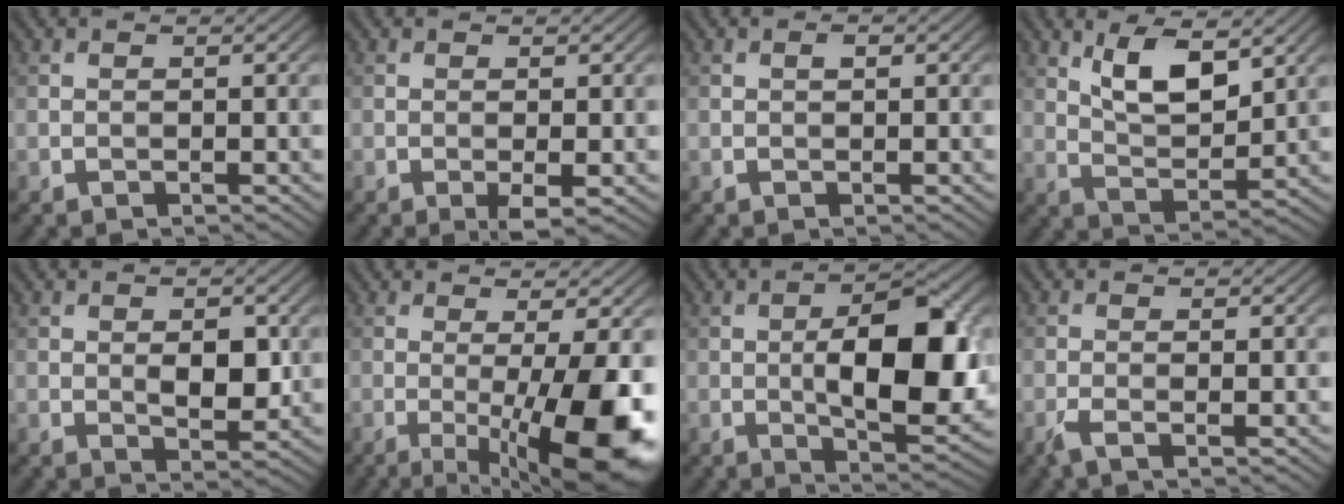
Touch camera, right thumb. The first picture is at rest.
{"total": 1.9, "force": [-0.5, 0.2, 1.8], "torque": [-0.037, -0.003, -0.012]}
{"total": 0.7, "force": [0.2, 0.3, 0.6], "torque": [-0.010, 0.001, 0.002]}
{"total": 7.6, "force": [4.0, 3.1, 5.7], "torque": [-0.114, -0.007, 0.078]}
{"total": 3.9, "force": [0.3, 2.1, 3.3], "torque": [-0.054, -0.005, 0.009]}
{"total": 12.8, "force": [-2.8, 2.9, 12.1], "torque": [-0.159, 0.003, -0.034]}
{"total": 12.2, "force": [-0.2, 5.1, 11.1], "torque": [-0.165, -0.002, -0.003]}
{"total": 1.9, "force": [-0.9, 0.2, 1.6], "torque": [-0.041, 0.002, -0.027]}